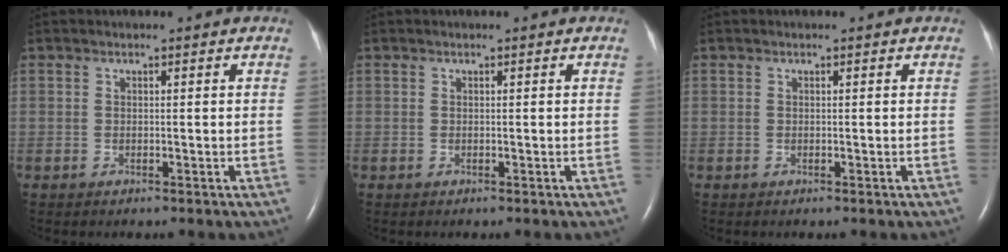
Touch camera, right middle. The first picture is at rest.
{"total": 0.0}
{"total": 0.0}